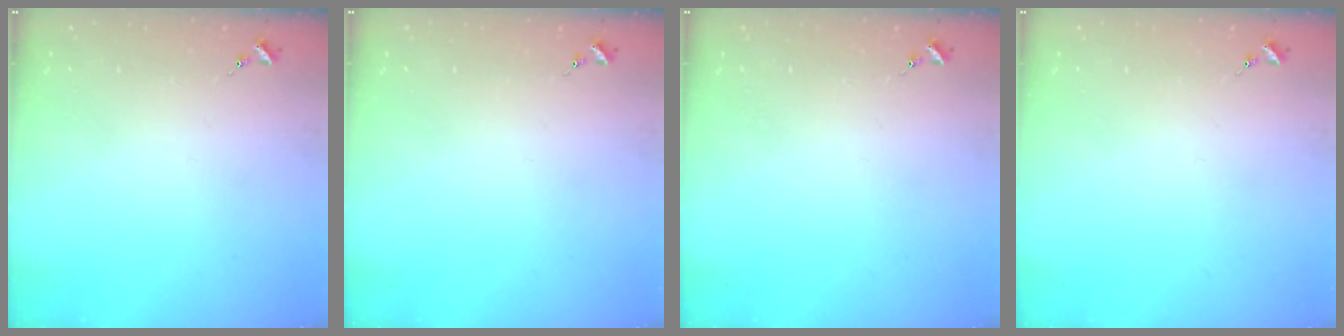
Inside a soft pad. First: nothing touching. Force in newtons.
{"total": 0.0}
{"total": 0.0}
{"total": 0.0}